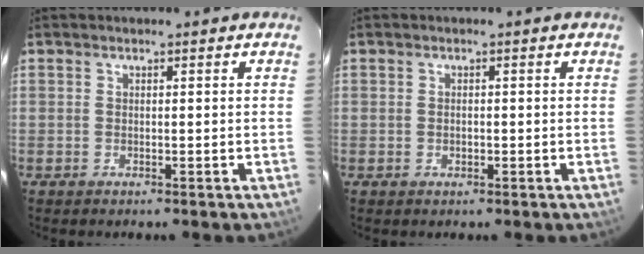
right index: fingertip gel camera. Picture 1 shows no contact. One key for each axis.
{"total": 0.7, "fx": -0.2, "fy": 0.6, "fz": 0.2, "tx": -0.002, "ty": 0.000, "tz": -0.002}